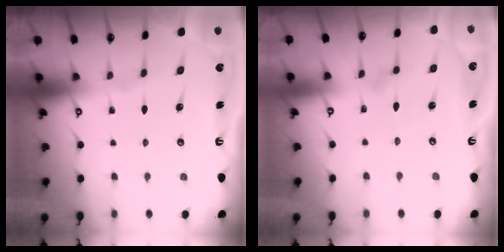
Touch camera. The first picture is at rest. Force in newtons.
{"total": 3.2, "press": 3.2, "slide": 0.1}